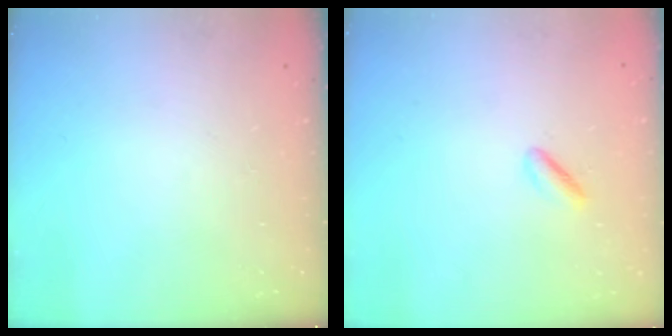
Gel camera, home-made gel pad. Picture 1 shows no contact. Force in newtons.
{"total": 1.6, "press": 1.2, "slide": 0.9}